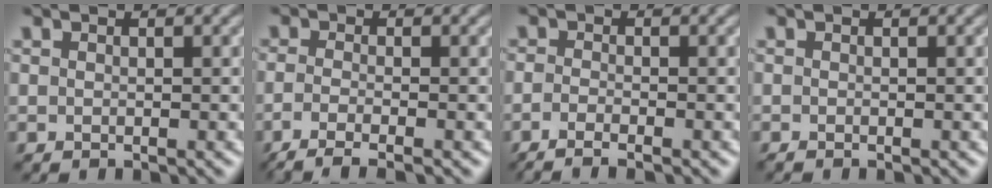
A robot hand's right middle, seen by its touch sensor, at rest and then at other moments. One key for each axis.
{"total": 3.9, "fx": -2.3, "fy": 1.0, "fz": 2.9, "tx": -0.052, "ty": -0.011, "tz": -0.055}
{"total": 2.8, "fx": -1.7, "fy": 0.7, "fz": 2.1, "tx": -0.040, "ty": -0.011, "tz": -0.038}
{"total": 0.6, "fx": -0.5, "fy": 0.1, "fz": 0.4, "tx": -0.006, "ty": -0.005, "tz": -0.011}